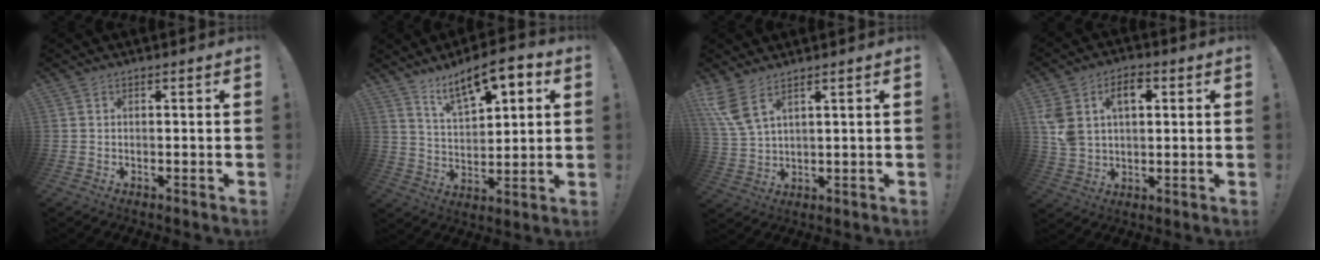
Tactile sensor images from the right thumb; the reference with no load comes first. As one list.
[{"total": 12.3, "force": [7.6, 4.9, 8.4], "torque": [-0.129, -0.043, 0.130]}, {"total": 6.9, "force": [4.6, 2.4, 4.6], "torque": [-0.094, -0.026, 0.090]}, {"total": 11.0, "force": [4.2, 7.6, 6.8], "torque": [-0.119, -0.002, 0.078]}]